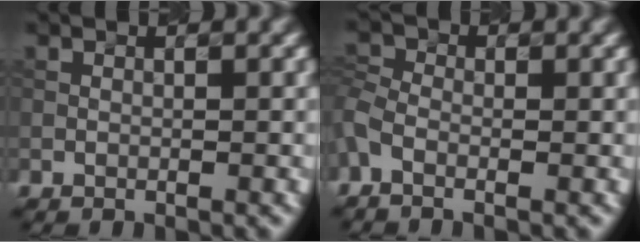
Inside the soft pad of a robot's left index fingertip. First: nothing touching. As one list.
[{"total": 1.9, "force": [-0.9, 1.3, 1.2], "torque": [-0.037, 0.000, -0.032]}]